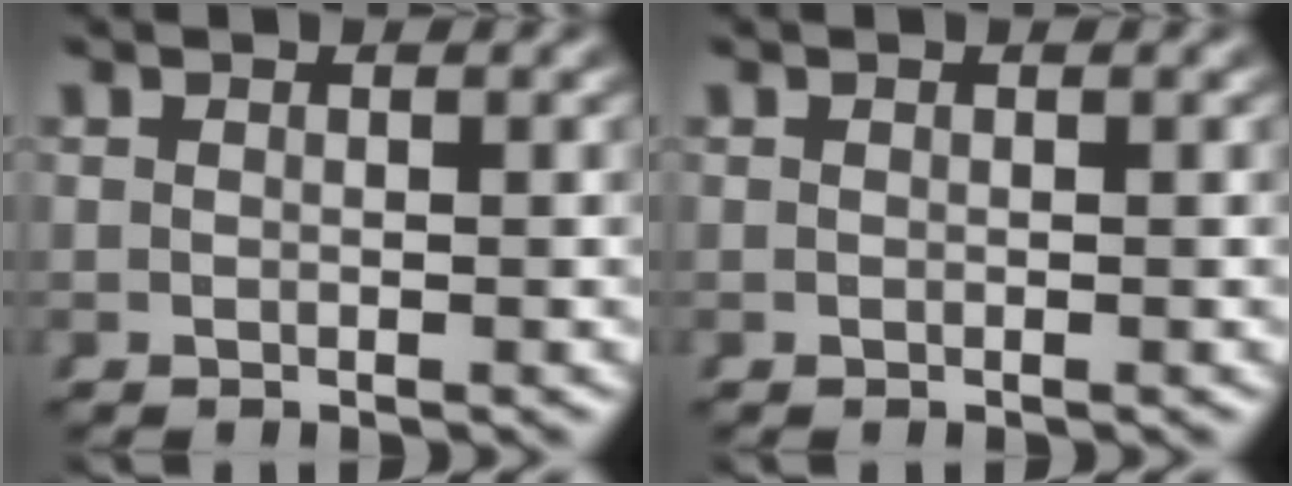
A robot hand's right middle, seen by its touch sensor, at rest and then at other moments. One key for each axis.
{"total": 0.0}